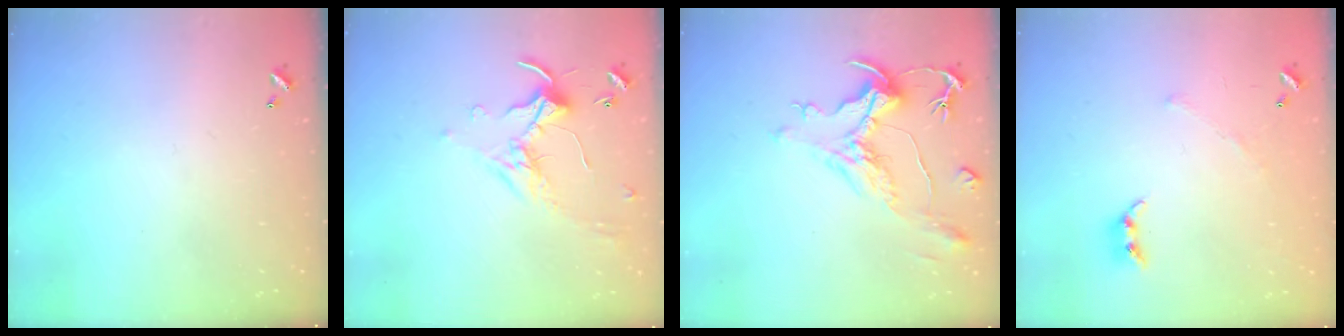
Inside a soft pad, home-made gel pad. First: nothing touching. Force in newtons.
{"total": 0.0}
{"total": 1.6, "press": 0.1, "slide": 1.6}
{"total": 3.7, "press": 3.6, "slide": 0.9}